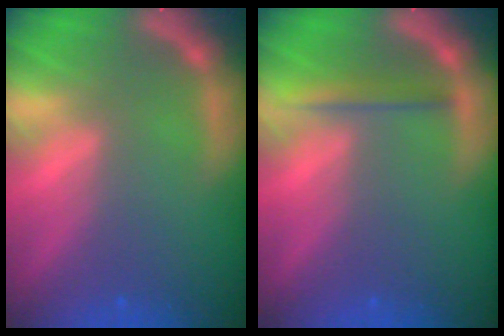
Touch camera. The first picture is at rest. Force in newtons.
{"total": 2.0}